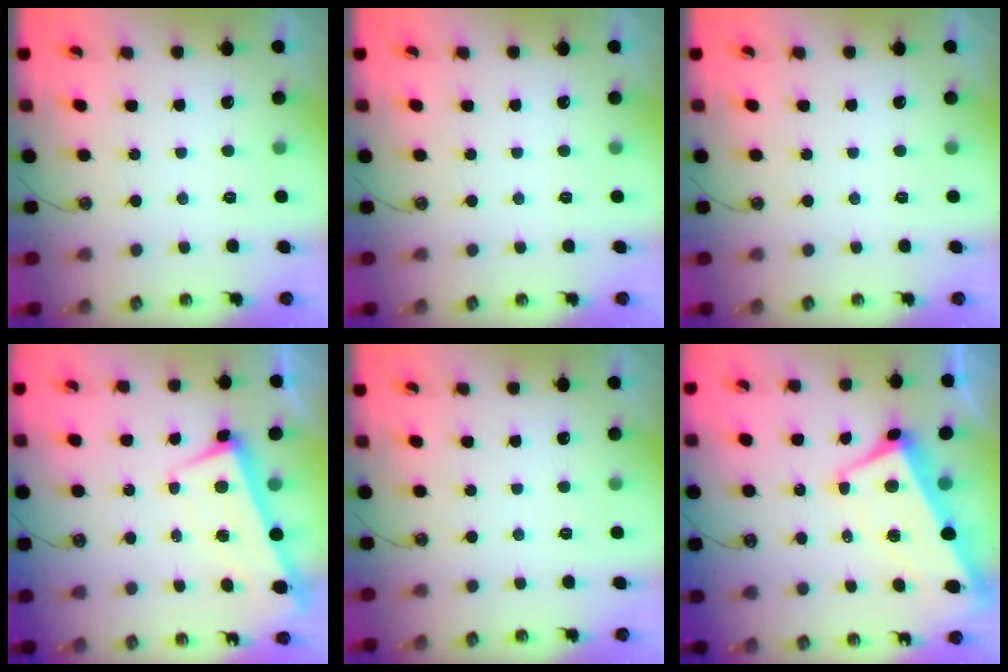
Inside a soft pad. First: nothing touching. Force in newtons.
{"total": 0.0}
{"total": 0.0}
{"total": 1.5, "press": 0.5, "slide": 1.4}
{"total": 0.0}
{"total": 1.8, "press": 1.2, "slide": 1.3}